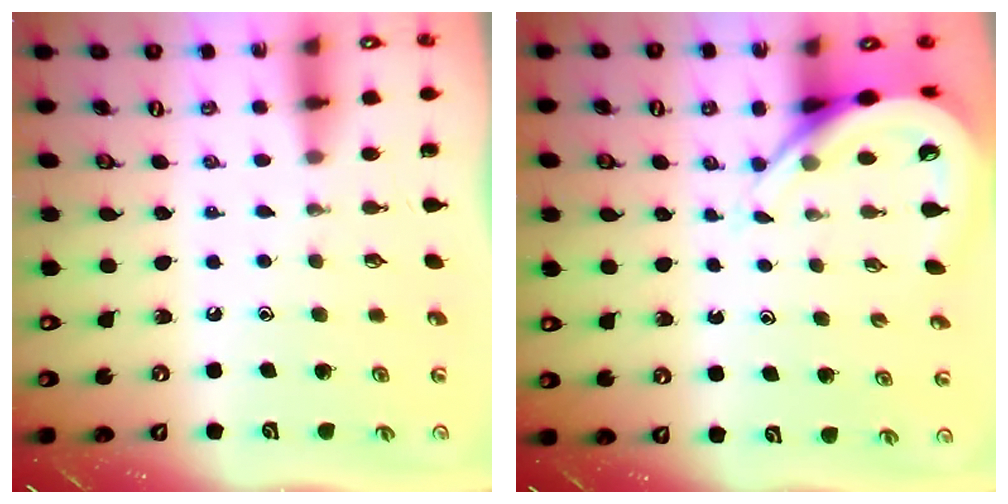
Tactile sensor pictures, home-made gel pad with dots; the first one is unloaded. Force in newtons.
{"total": 6.3, "press": 6.3, "slide": 0.6}